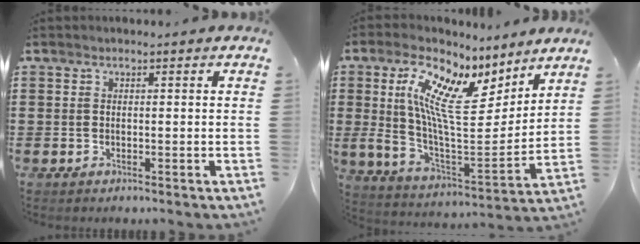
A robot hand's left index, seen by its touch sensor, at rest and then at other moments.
{"total": 12.6, "force": [7.7, 4.4, 9.0], "torque": [-0.197, -0.040, 0.135]}